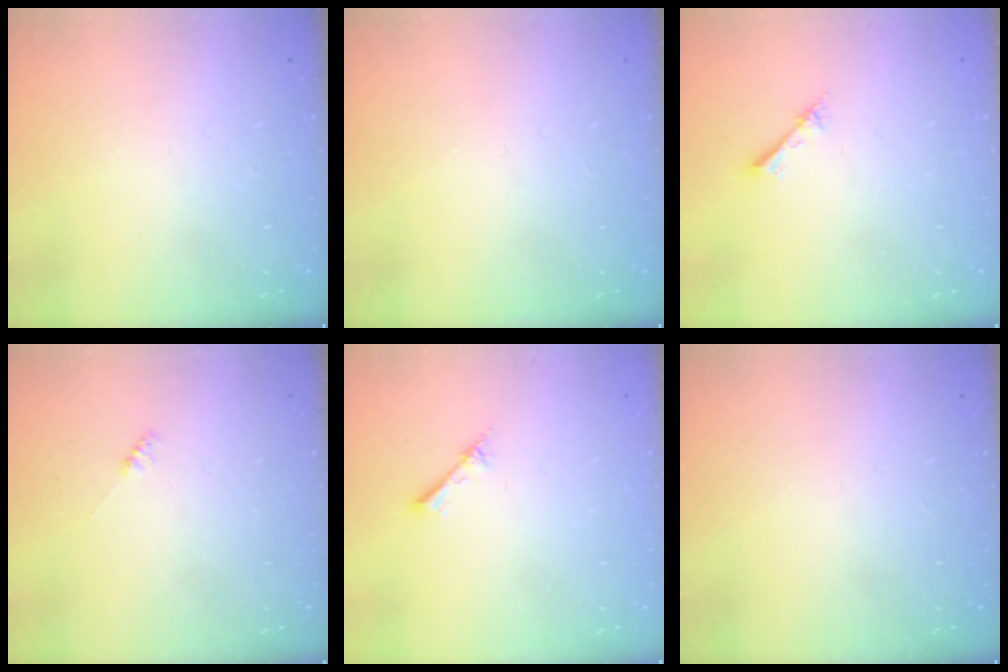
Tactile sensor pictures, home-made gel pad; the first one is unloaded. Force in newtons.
{"total": 0.0}
{"total": 2.3, "press": 2.3, "slide": 0.3}
{"total": 1.9, "press": 1.9, "slide": 0.3}
{"total": 2.7, "press": 2.6, "slide": 0.3}
{"total": 0.0}